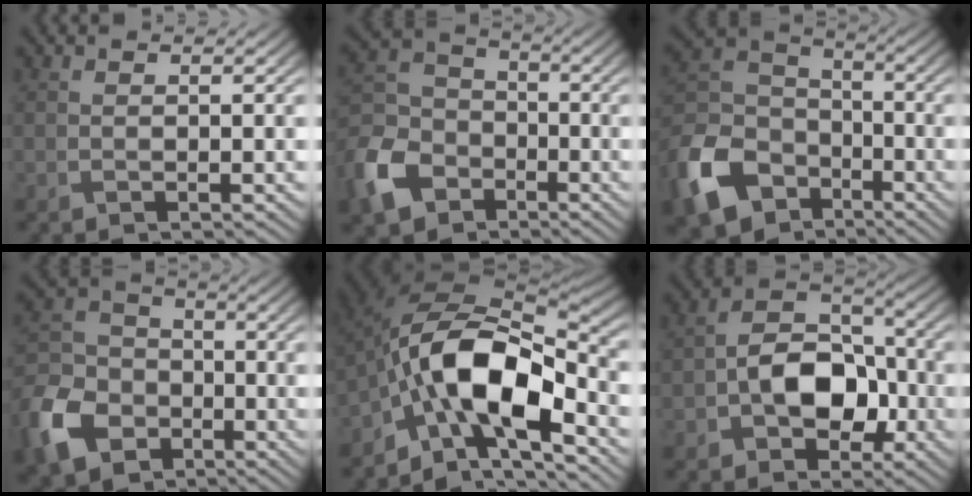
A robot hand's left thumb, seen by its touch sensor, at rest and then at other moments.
{"total": 11.3, "force": [-5.9, 8.1, 5.4], "torque": [-0.155, -0.024, -0.137]}
{"total": 14.6, "force": [-7.4, 10.4, 7.1], "torque": [-0.217, -0.030, -0.155]}
{"total": 11.8, "force": [-5.8, 8.6, 5.7], "torque": [-0.161, -0.026, -0.133]}
{"total": 13.7, "force": [-5.2, 6.6, 10.8], "torque": [-0.188, -0.007, -0.105]}
{"total": 8.5, "force": [-2.3, 5.8, 5.7], "torque": [-0.095, 0.006, -0.049]}